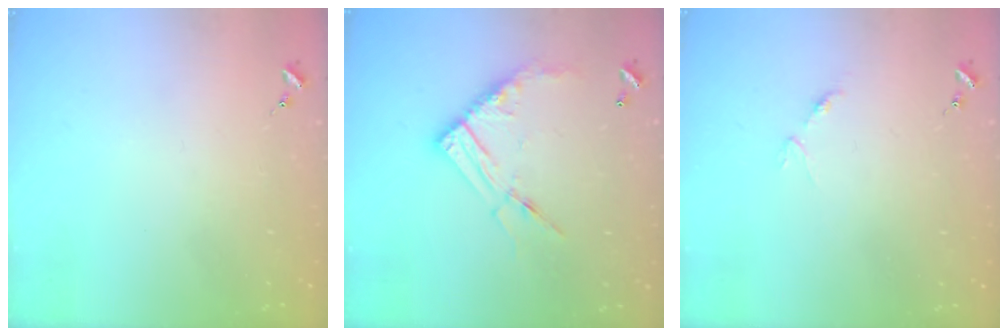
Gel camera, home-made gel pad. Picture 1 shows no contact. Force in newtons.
{"total": 14.1, "press": 14.0, "slide": 1.4}
{"total": 3.7, "press": 3.7, "slide": 0.3}